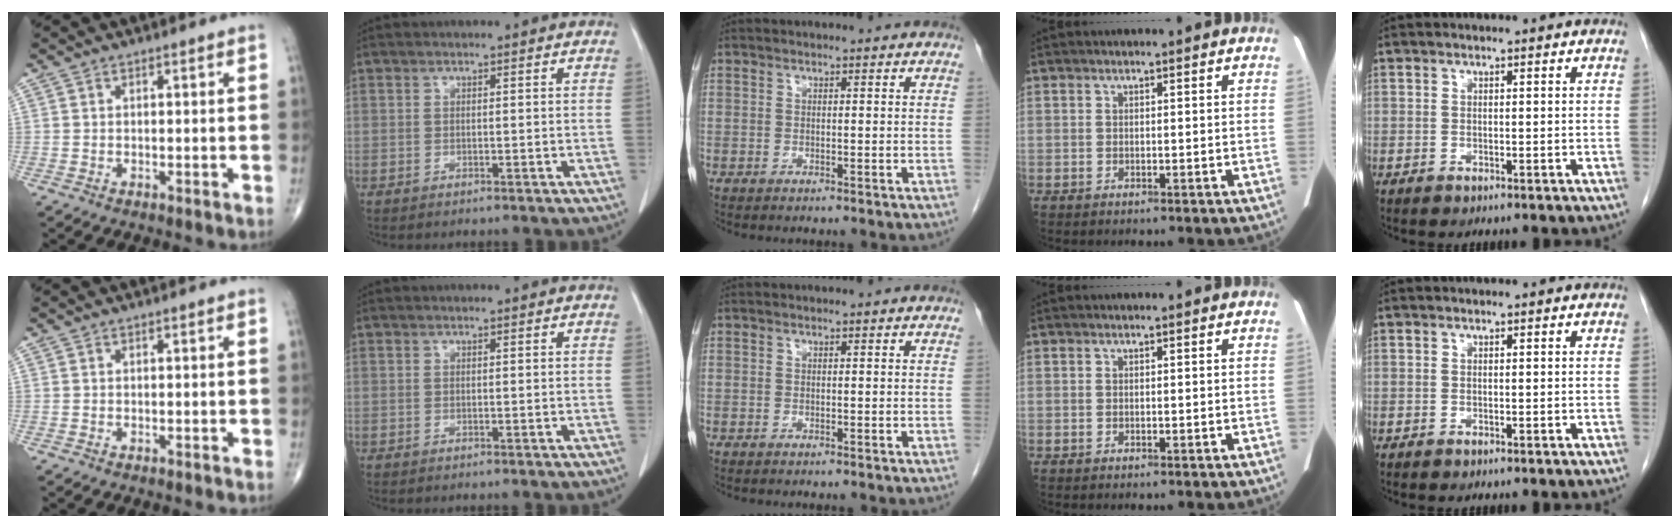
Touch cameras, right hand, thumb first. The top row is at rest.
{}